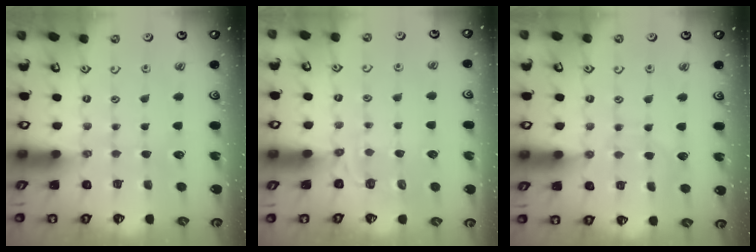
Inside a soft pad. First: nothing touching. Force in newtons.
{"total": 2.8, "press": 2.2, "slide": 1.8}
{"total": 5.4, "press": 5.4, "slide": 0.5}